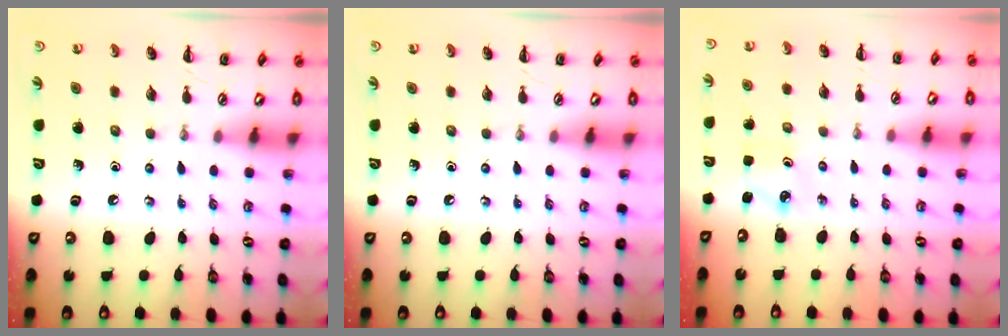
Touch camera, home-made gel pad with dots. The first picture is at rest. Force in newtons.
{"total": 0.0}
{"total": 1.9, "press": 1.8, "slide": 0.5}